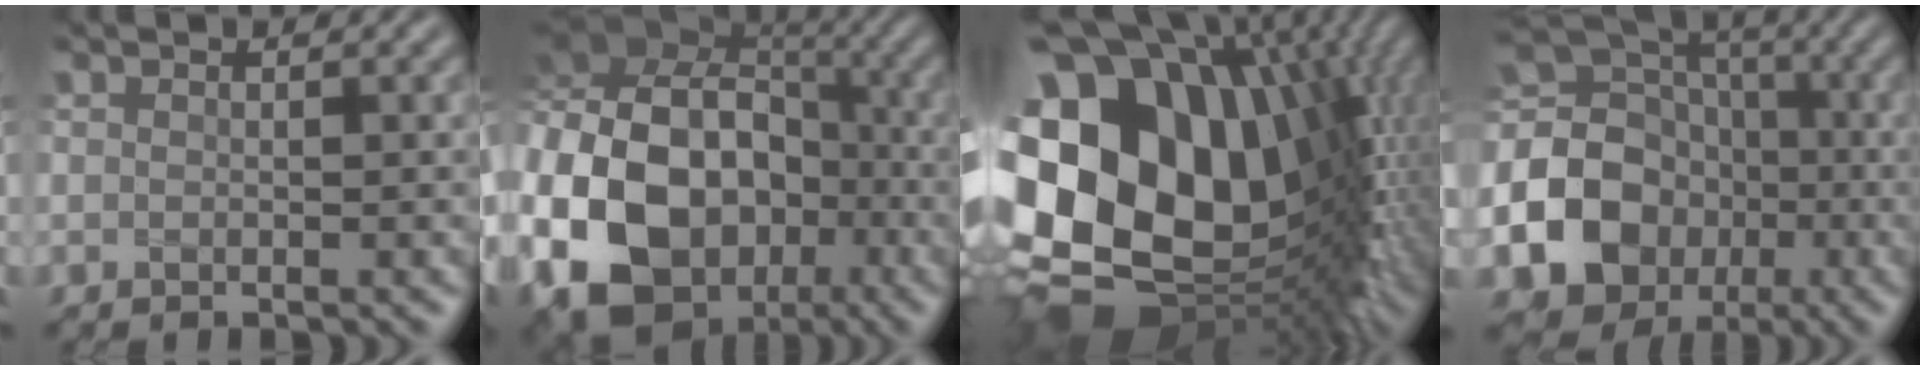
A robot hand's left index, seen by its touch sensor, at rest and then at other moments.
{"total": 18.9, "force": [-4.3, 15.4, 10.0], "torque": [-0.194, -0.010, -0.104]}
{"total": 21.1, "force": [1.5, 15.0, 14.7], "torque": [-0.288, -0.016, 0.061]}
{"total": 15.3, "force": [-3.6, 13.2, 6.9], "torque": [-0.156, -0.017, -0.078]}